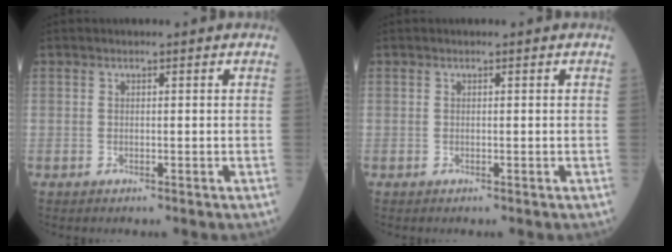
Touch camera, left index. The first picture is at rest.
{"total": 0.0}